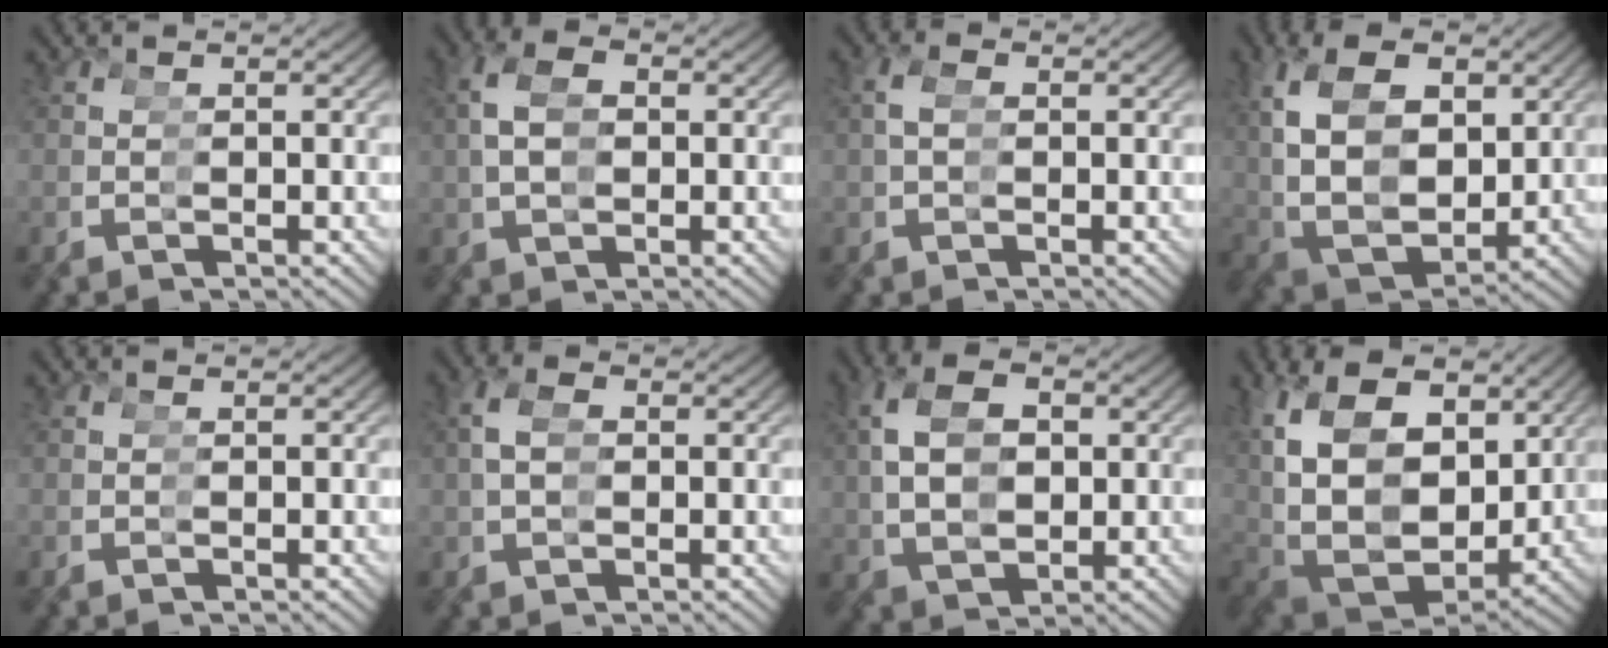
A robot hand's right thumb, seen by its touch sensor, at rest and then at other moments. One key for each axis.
{"total": 2.7, "fx": 0.9, "fy": 2.3, "fz": 1.0, "tx": -0.029, "ty": 0.001, "tz": 0.018}
{"total": 0.6, "fx": -0.2, "fy": 0.3, "fz": -0.4, "tx": -0.002, "ty": 0.001, "tz": -0.003}
{"total": 8.7, "fx": 1.6, "fy": 6.8, "fz": 5.2, "tx": -0.139, "ty": -0.024, "tz": 0.040}
{"total": 0.0}
{"total": 1.2, "fx": 0.3, "fy": 1.1, "fz": 0.0, "tx": -0.010, "ty": 0.000, "tz": 0.006}
{"total": 4.5, "fx": 1.8, "fy": 3.4, "fz": 2.4, "tx": -0.060, "ty": 0.003, "tz": 0.037}
{"total": 11.9, "fx": 1.3, "fy": 9.7, "fz": 6.9, "tx": -0.182, "ty": -0.051, "tz": 0.042}